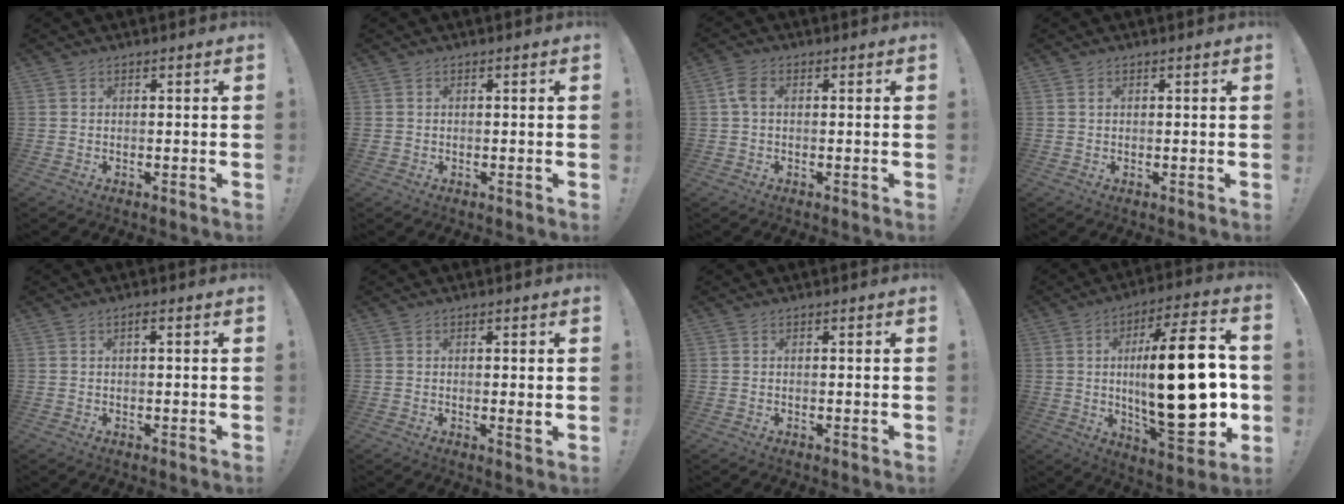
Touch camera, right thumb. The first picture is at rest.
{"total": 0.8, "force": [-0.3, 0.7, 0.1], "torque": [-0.005, 0.005, -0.005]}
{"total": 3.9, "force": [0.5, 2.3, 3.2], "torque": [-0.078, 0.008, 0.009]}
{"total": 0.8, "force": [0.3, 0.7, 0.2], "torque": [-0.001, 0.001, 0.004]}
{"total": 1.1, "force": [0.2, 0.0, 1.1], "torque": [-0.017, 0.000, 0.001]}
{"total": 1.6, "force": [0.2, 0.2, 1.6], "torque": [-0.018, -0.006, 0.000]}
{"total": 0.0}
{"total": 30.4, "force": [-0.2, 10.2, 28.6], "torque": [-0.468, -0.009, -0.003]}